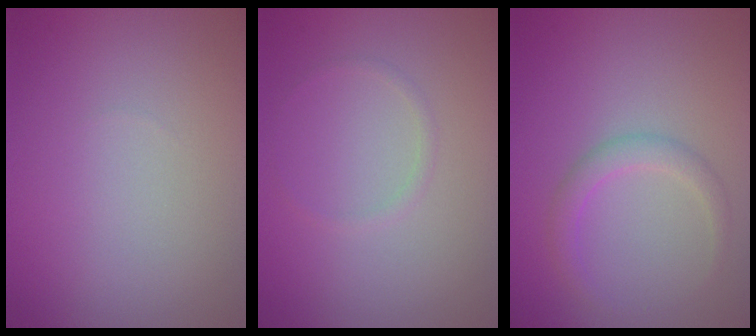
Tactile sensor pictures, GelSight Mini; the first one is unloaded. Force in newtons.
{"total": 0.7, "press": 0.7, "slide": 0.1}
{"total": 1.9, "press": 1.9, "slide": 0.0}